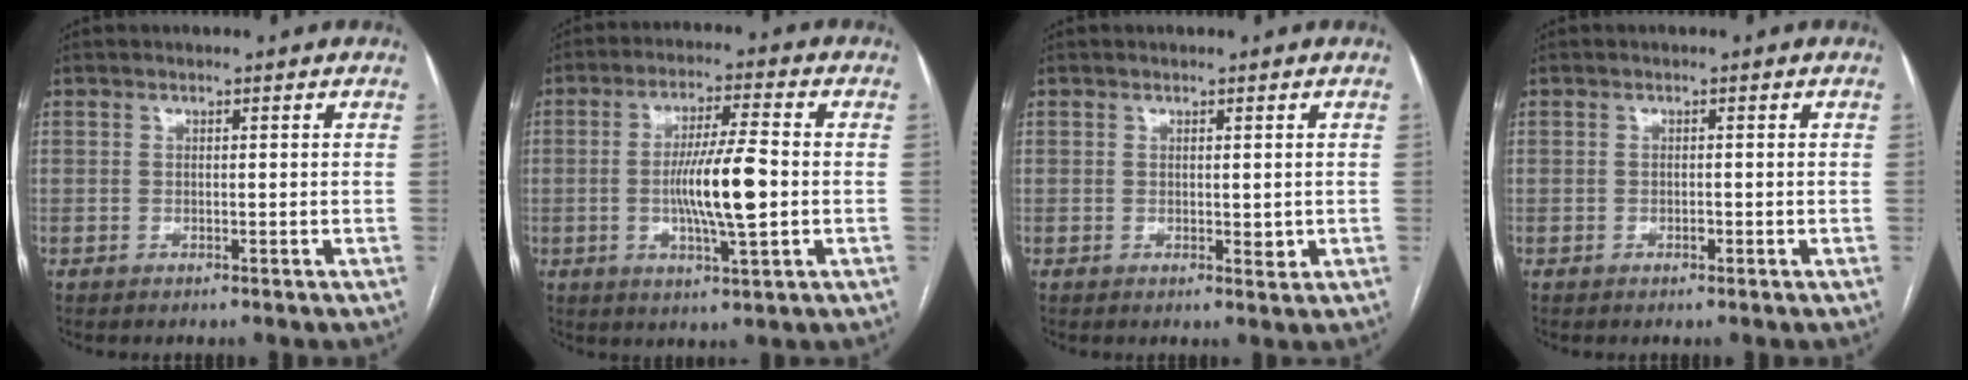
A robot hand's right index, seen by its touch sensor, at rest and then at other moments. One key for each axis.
{"total": 10.3, "fx": -1.2, "fy": 0.9, "fz": 10.1, "tx": -0.184, "ty": -0.003, "tz": -0.024}
{"total": 1.4, "fx": 0.0, "fy": 0.7, "fz": 1.2, "tx": -0.015, "ty": -0.005, "tz": 0.004}
{"total": 0.7, "fx": -0.3, "fy": 0.3, "fz": 0.5, "tx": -0.014, "ty": 0.000, "tz": -0.005}